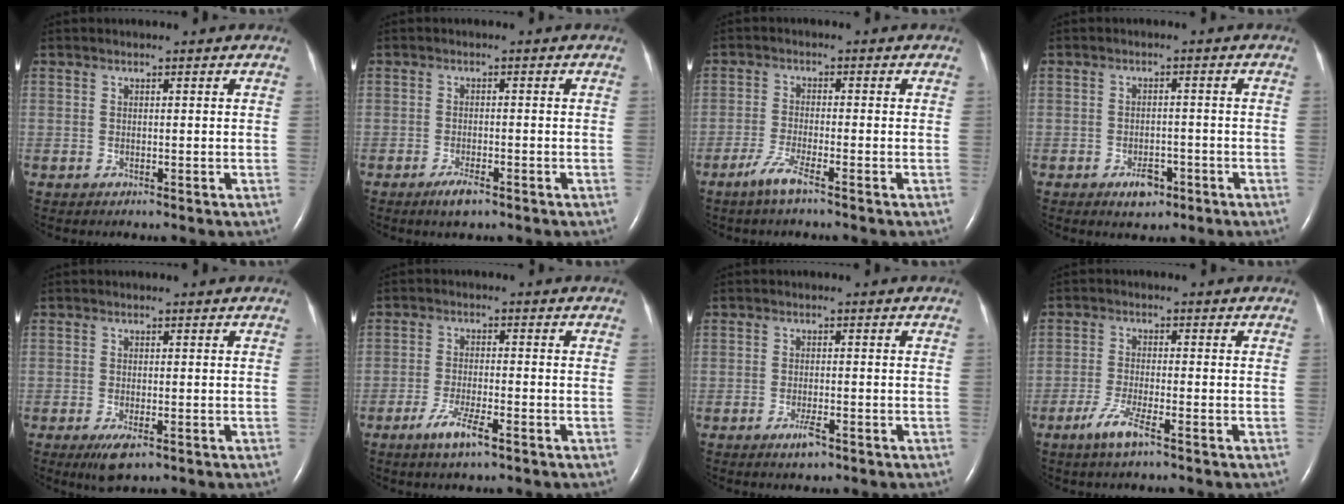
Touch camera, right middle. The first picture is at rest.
{"total": 2.6, "force": [-1.8, 0.5, 1.8], "torque": [-0.041, -0.003, -0.032]}
{"total": 3.5, "force": [-2.5, -0.2, 2.4], "torque": [-0.058, -0.008, -0.054]}
{"total": 3.4, "force": [-2.0, 1.9, 2.0], "torque": [-0.029, 0.002, -0.025]}
{"total": 3.1, "force": [-1.6, 0.9, 2.5], "torque": [-0.053, -0.008, -0.024]}
{"total": 4.7, "force": [-2.9, 0.5, 3.6], "torque": [-0.077, -0.006, -0.054]}
{"total": 2.2, "force": [-1.4, 0.4, 1.6], "torque": [-0.033, -0.002, -0.024]}
{"total": 4.2, "force": [-2.7, 0.2, 3.2], "torque": [-0.073, -0.008, -0.055]}